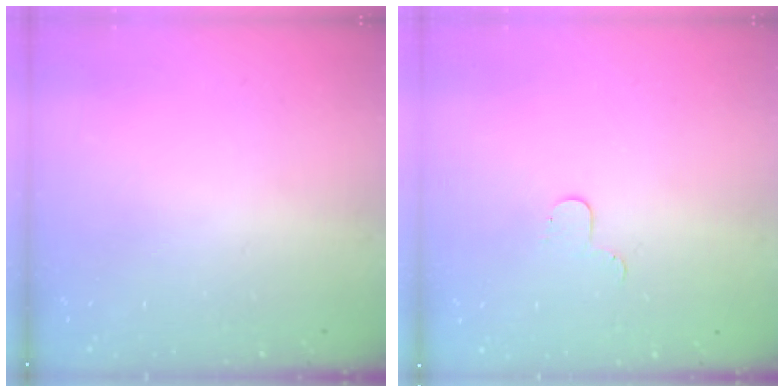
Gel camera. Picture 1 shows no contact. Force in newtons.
{"total": 3.5, "press": 3.5, "slide": 0.4}